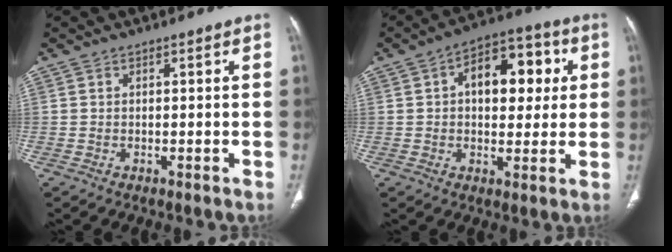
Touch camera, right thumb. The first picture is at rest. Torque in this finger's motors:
{"motor_torque": [-0.62, 1.01, 0.34, 0.38, 0.07]}